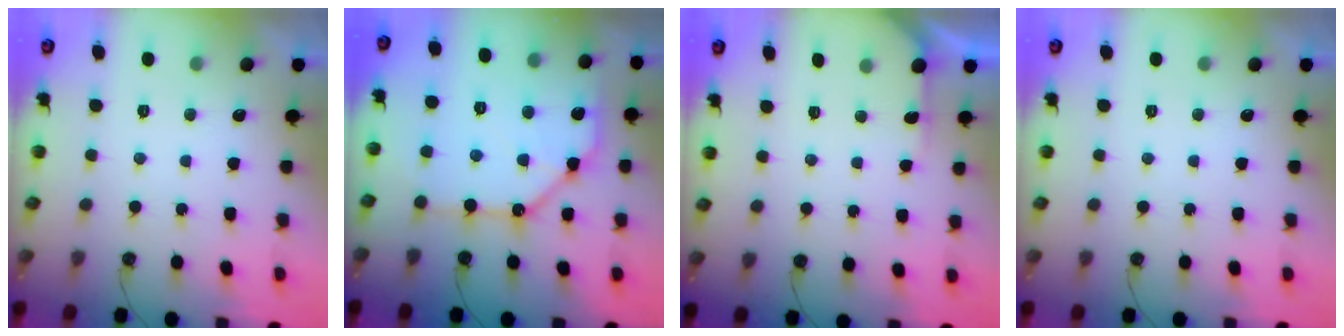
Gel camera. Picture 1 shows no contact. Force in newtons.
{"total": 14.9, "press": 14.8, "slide": 1.3}
{"total": 3.8, "press": 3.7, "slide": 0.4}
{"total": 0.0}